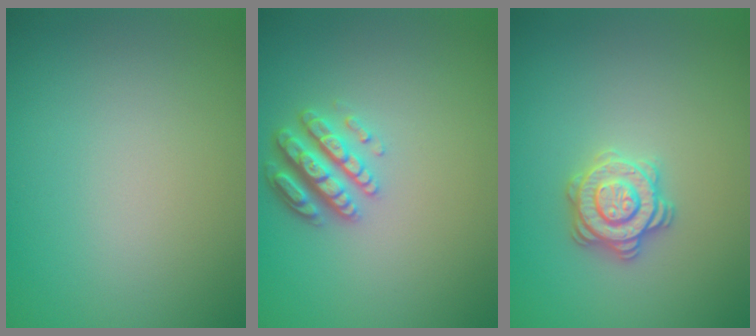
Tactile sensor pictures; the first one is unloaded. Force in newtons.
{"total": 3.5, "press": 3.0, "slide": 1.8}
{"total": 2.9, "press": 2.9, "slide": 0.4}